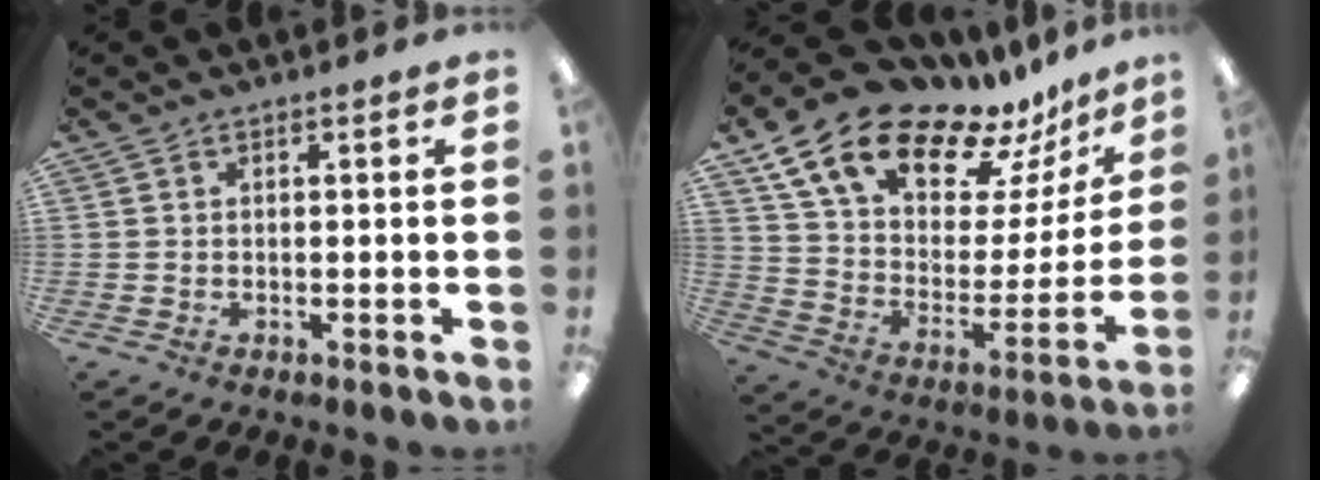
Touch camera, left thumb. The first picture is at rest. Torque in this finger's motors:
{"motor_torque": [1.74, 1.74, 1.41, -1.36, 0.12]}